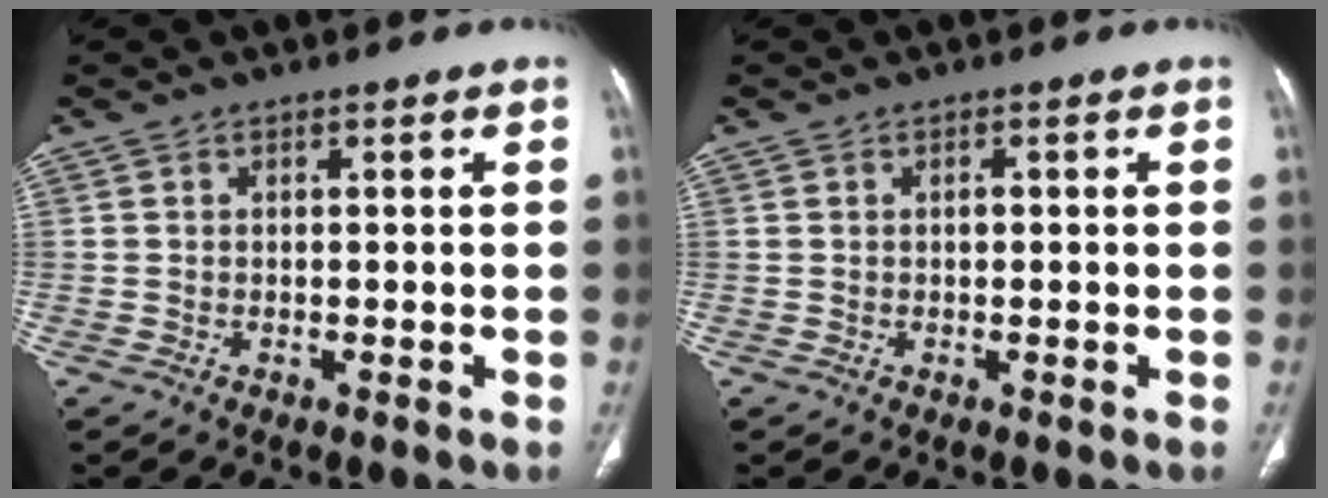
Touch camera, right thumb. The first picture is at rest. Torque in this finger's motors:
{"motor_torque": [0.26, 0.14, 0.13, -0.31, 0.11]}